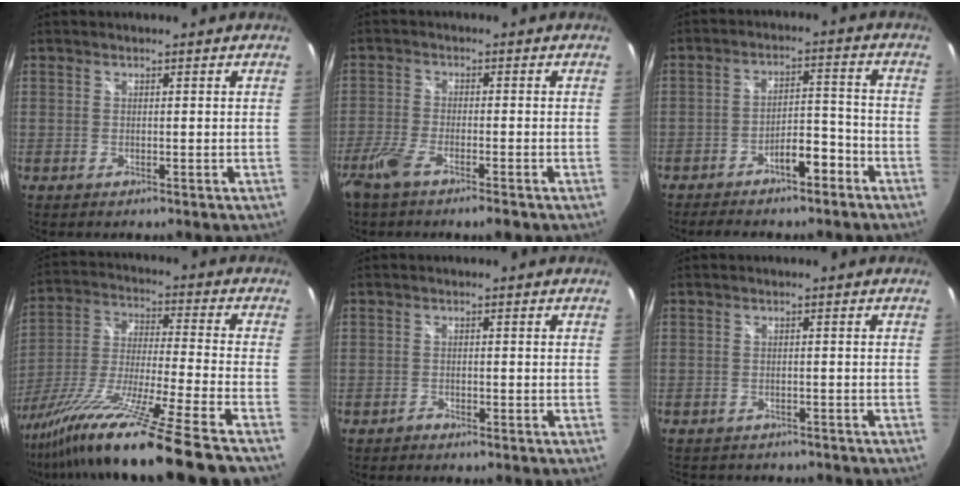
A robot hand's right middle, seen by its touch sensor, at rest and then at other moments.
{"total": 6.3, "force": [-4.6, 1.1, 4.2], "torque": [-0.102, -0.014, -0.090]}
{"total": 7.7, "force": [-5.7, 2.7, 4.5], "torque": [-0.079, 0.022, -0.083]}
{"total": 24.2, "force": [-19.4, -2.9, 14.2], "torque": [-0.246, -0.077, -0.333]}
{"total": 1.1, "force": [-1.0, 0.3, 0.0], "torque": [-0.003, 0.000, -0.020]}
{"total": 5.7, "force": [-5.0, 2.1, 1.6], "torque": [-0.038, -0.014, -0.072]}